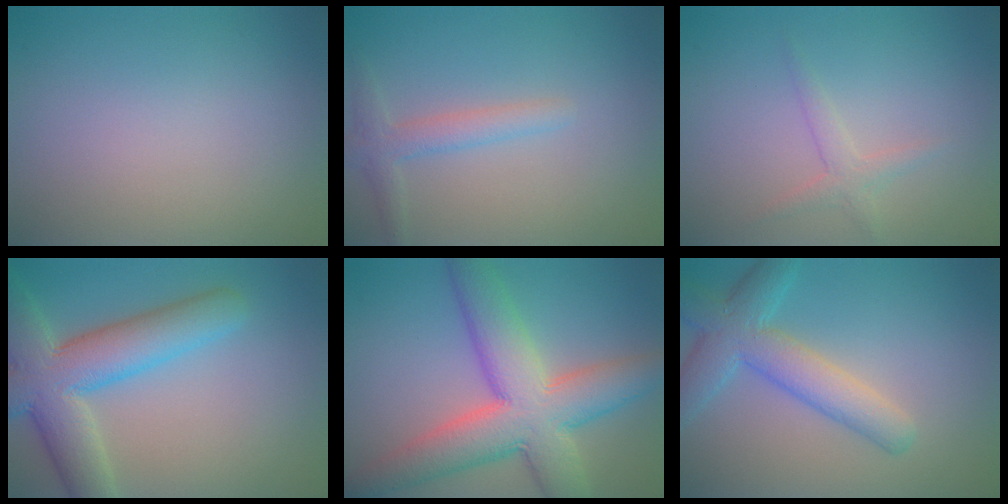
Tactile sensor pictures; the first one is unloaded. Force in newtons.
{"total": 2.3, "press": 2.3, "slide": 0.1}
{"total": 1.7, "press": 1.7, "slide": 0.1}
{"total": 8.9, "press": 8.9, "slide": 0.6}
{"total": 10.4, "press": 10.4, "slide": 0.6}
{"total": 5.7, "press": 5.6, "slide": 0.2}